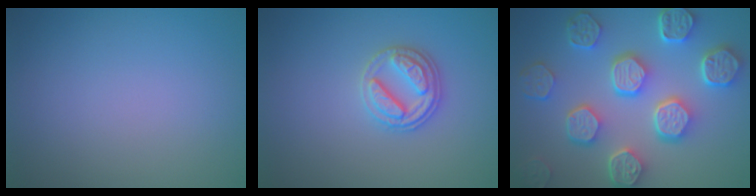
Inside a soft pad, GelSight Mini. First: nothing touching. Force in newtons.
{"total": 2.8, "press": 2.8, "slide": 0.5}
{"total": 8.3, "press": 6.4, "slide": 5.3}